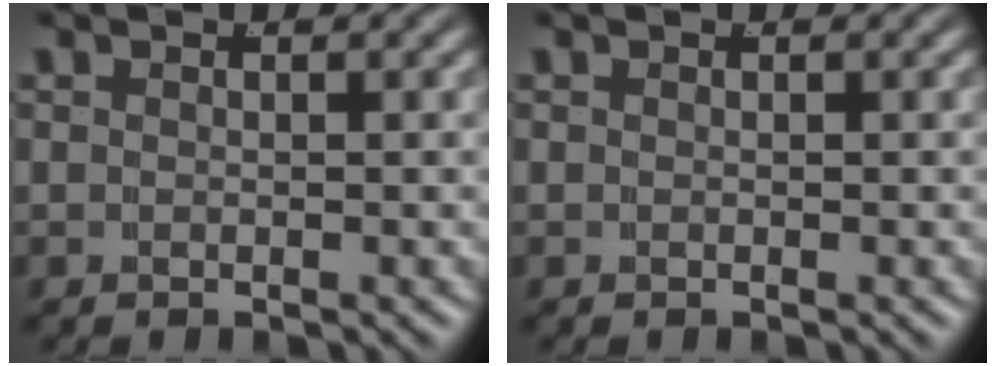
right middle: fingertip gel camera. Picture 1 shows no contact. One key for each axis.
{"total": 0.0}